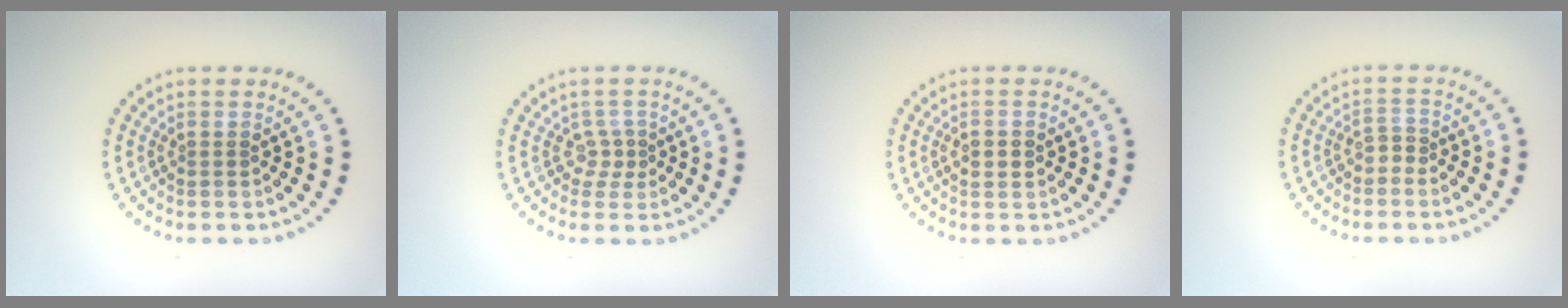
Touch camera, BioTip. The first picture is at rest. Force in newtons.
{"total": 1.6, "press": 1.0, "slide": 1.2}
{"total": 2.1, "press": 2.1, "slide": 0.1}
{"total": 1.1, "press": 0.8, "slide": 0.7}